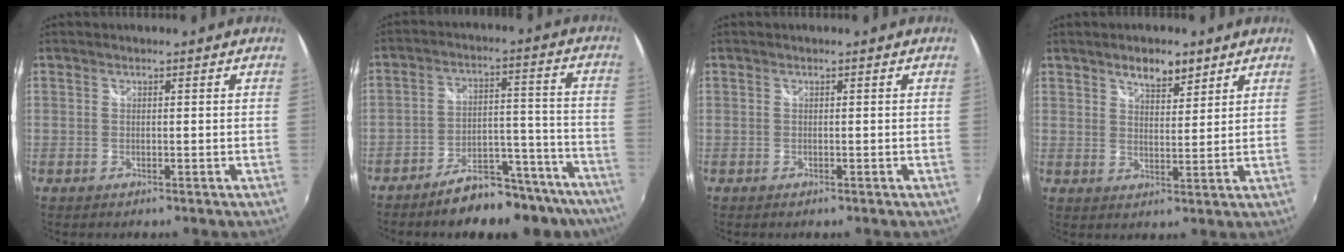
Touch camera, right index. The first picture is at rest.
{"total": 17.7, "force": [-14.9, 6.1, 7.4], "torque": [-0.097, 0.035, -0.183]}
{"total": 0.0}
{"total": 5.6, "force": [4.0, 2.4, 3.1], "torque": [-0.042, 0.003, 0.066]}